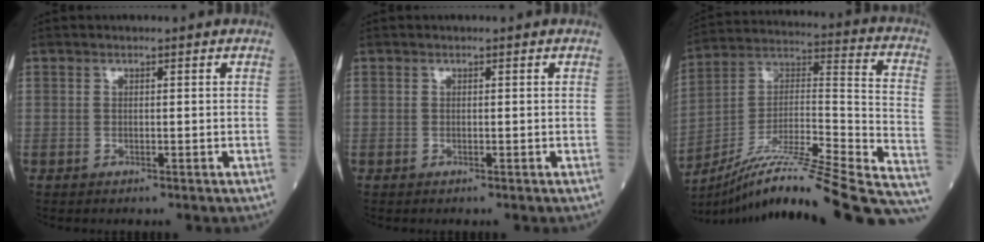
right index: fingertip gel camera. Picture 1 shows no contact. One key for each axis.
{"total": 0.0}
{"total": 31.0, "fx": -25.7, "fy": 2.1, "fz": 17.3, "tx": -0.202, "ty": -0.004, "tz": -0.391}